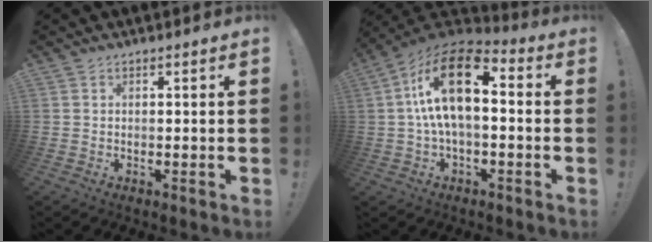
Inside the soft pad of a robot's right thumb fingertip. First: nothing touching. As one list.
[{"total": 17.8, "force": [2.8, 8.7, 15.3], "torque": [-0.272, -0.004, 0.047]}]